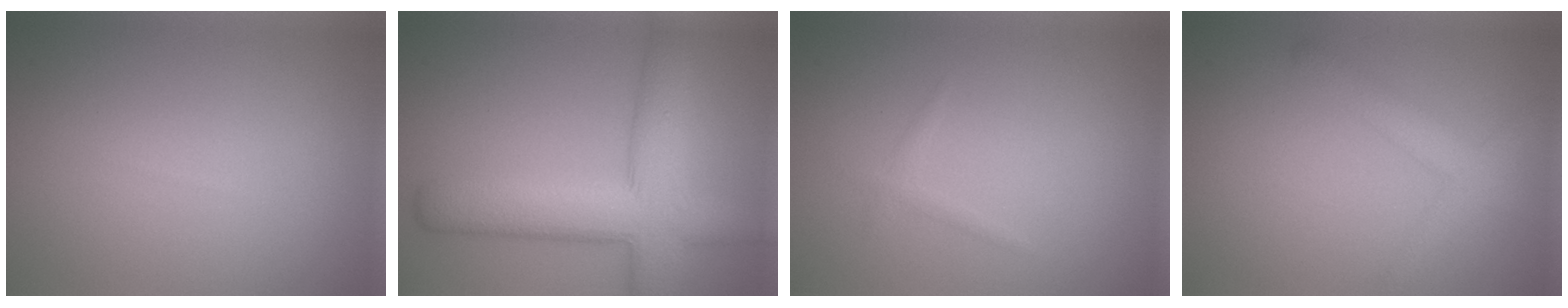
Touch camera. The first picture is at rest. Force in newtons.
{"total": 8.2, "press": 8.2, "slide": 0.4}
{"total": 0.8, "press": 0.8, "slide": 0.1}
{"total": 3.0, "press": 3.0, "slide": 0.1}